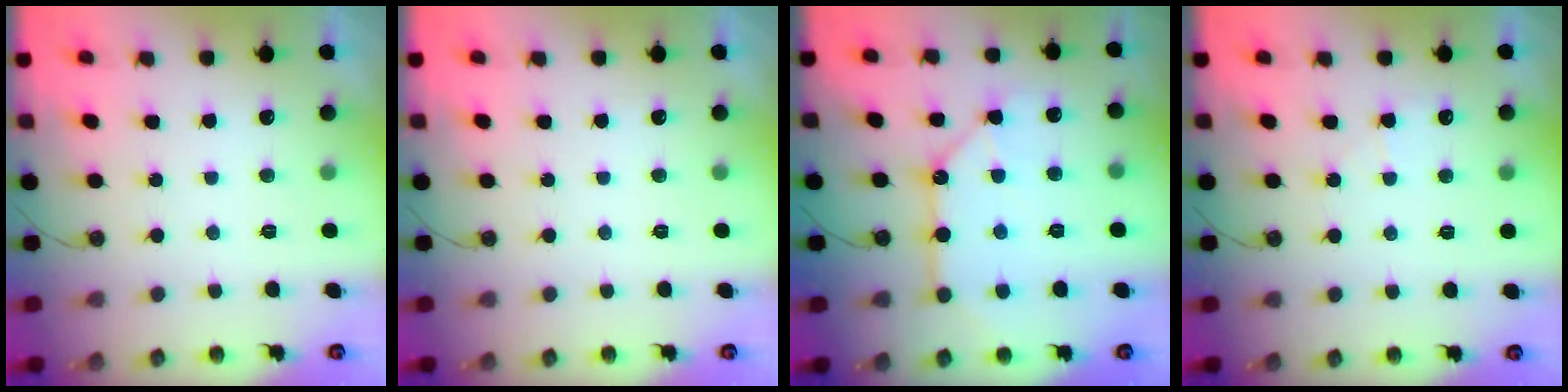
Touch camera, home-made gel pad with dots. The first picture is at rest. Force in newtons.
{"total": 0.0}
{"total": 12.5, "press": 12.5, "slide": 0.9}
{"total": 5.0, "press": 4.9, "slide": 0.7}